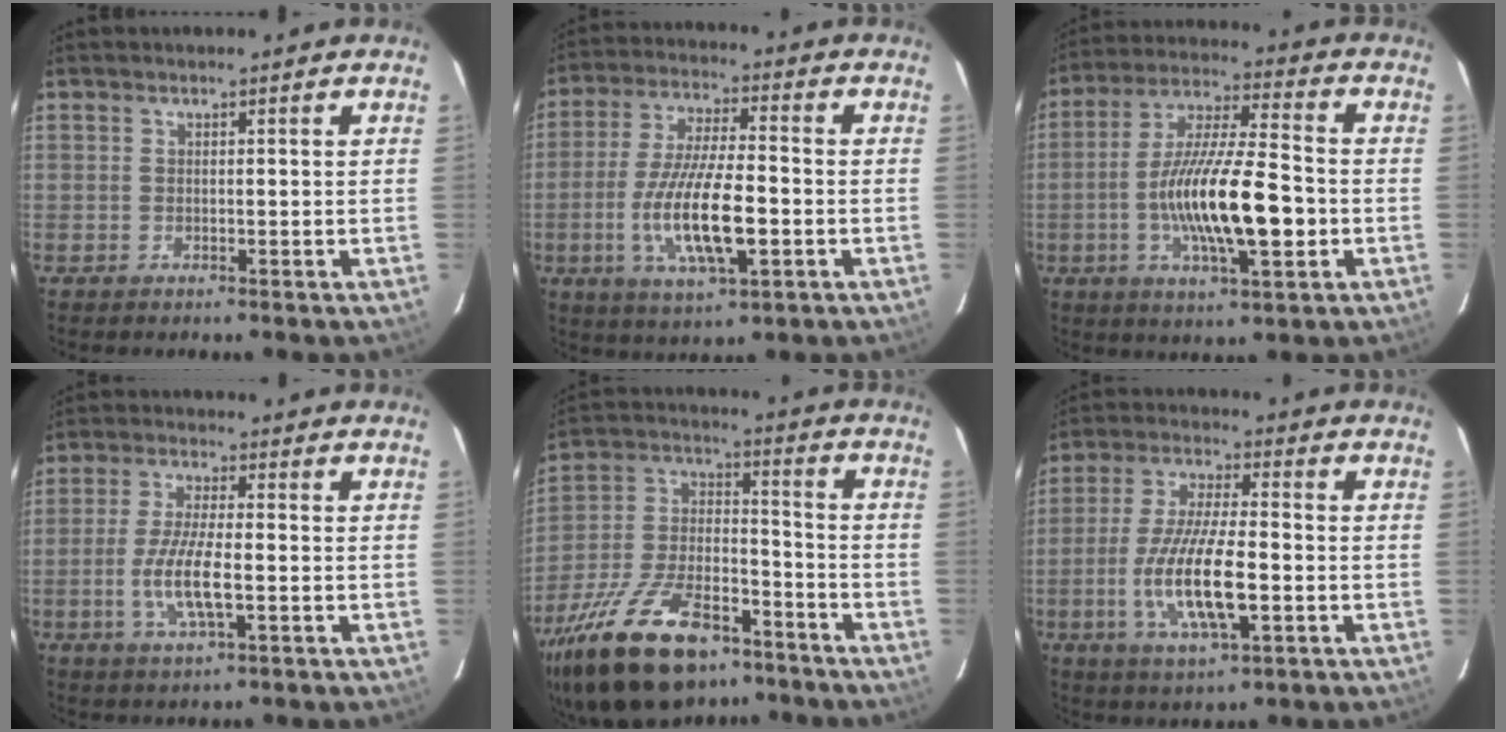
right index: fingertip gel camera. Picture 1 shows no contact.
{"total": 14.6, "force": [-4.0, 3.8, 13.6], "torque": [-0.272, -0.013, -0.068]}
{"total": 17.1, "force": [-3.7, 3.8, 16.3], "torque": [-0.300, -0.003, -0.065]}
{"total": 8.6, "force": [-2.1, 2.0, 8.1], "torque": [-0.164, -0.007, -0.041]}
{"total": 25.0, "force": [-16.5, 11.4, 14.9], "torque": [-0.301, -0.008, -0.269]}
{"total": 14.1, "force": [-3.7, 3.6, 13.1], "torque": [-0.264, -0.011, -0.066]}